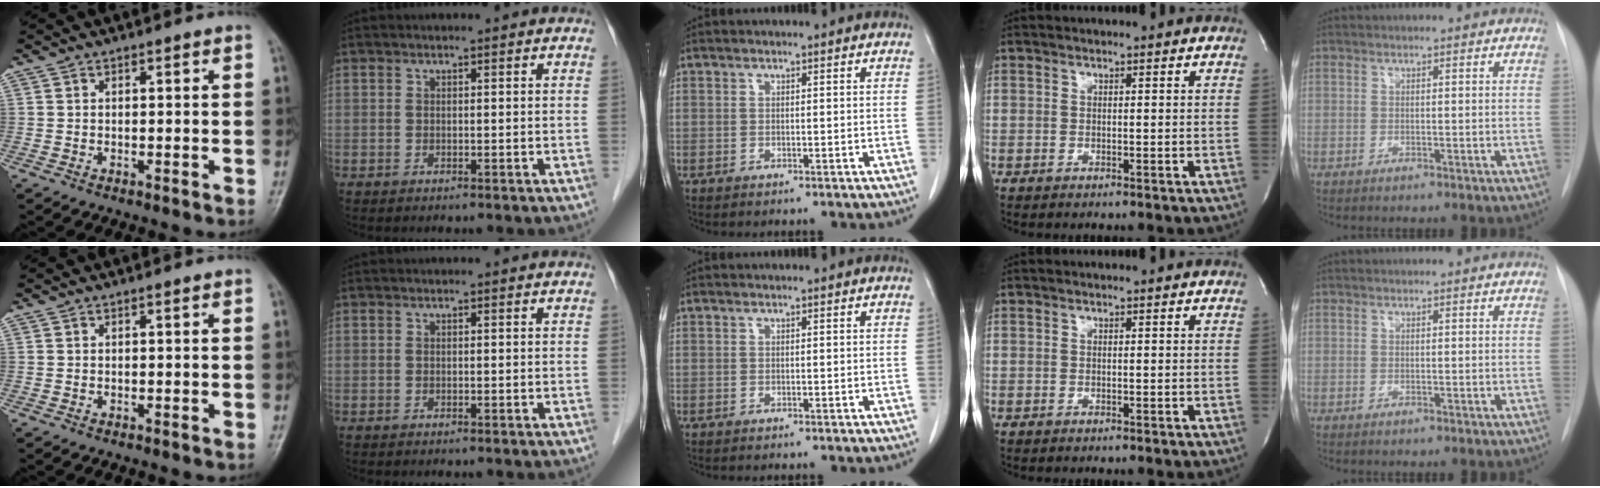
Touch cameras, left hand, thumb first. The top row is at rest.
{}